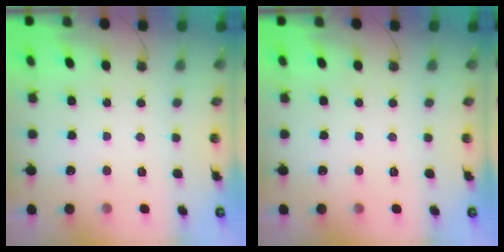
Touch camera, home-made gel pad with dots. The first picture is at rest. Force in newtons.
{"total": 0.0}